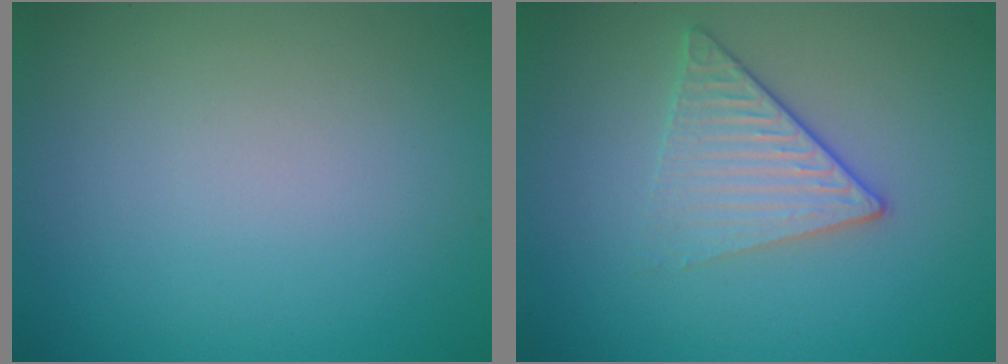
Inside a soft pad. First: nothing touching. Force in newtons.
{"total": 3.3, "press": 2.8, "slide": 1.8}